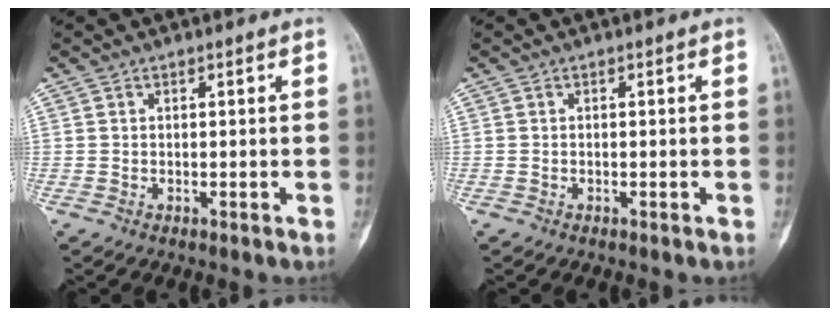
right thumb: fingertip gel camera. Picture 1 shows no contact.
{"total": 0.0}